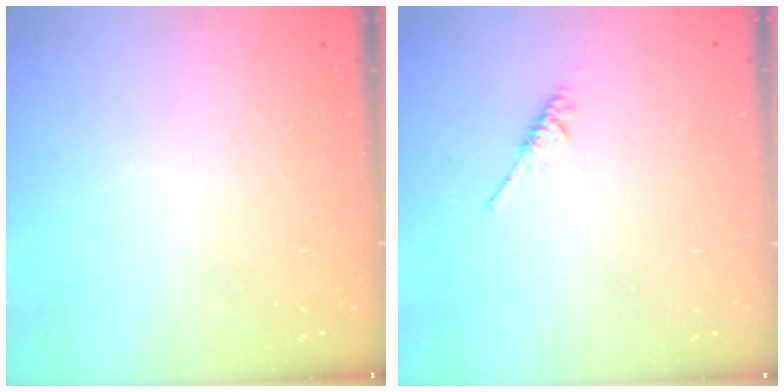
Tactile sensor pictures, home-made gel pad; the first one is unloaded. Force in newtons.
{"total": 3.3, "press": 3.2, "slide": 0.5}